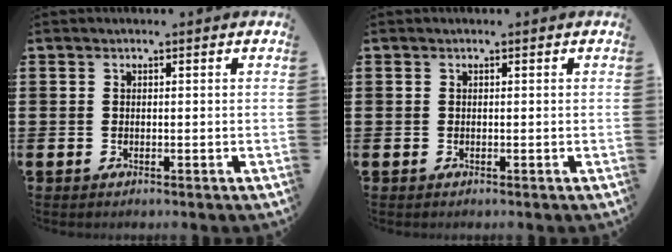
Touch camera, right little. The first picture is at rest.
{"total": 0.0}